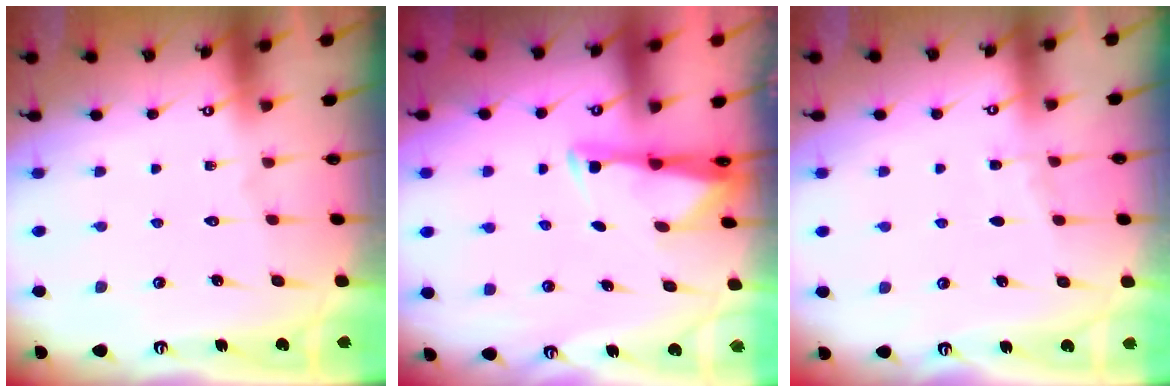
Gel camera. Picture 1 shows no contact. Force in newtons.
{"total": 3.0, "press": 2.9, "slide": 0.4}
{"total": 4.0, "press": 4.0, "slide": 0.5}